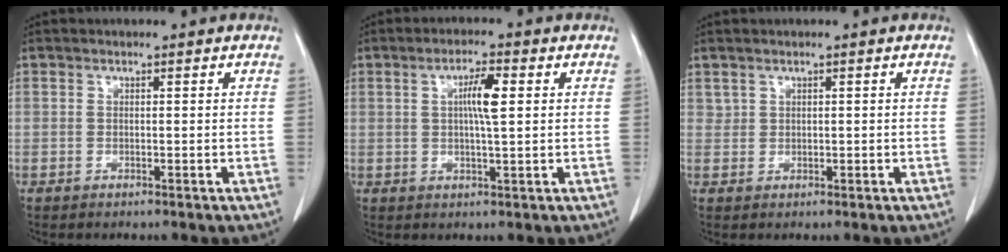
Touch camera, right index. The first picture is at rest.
{"total": 4.8, "force": [1.0, 0.4, 4.7], "torque": [-0.084, 0.001, 0.017]}
{"total": 1.0, "force": [0.7, 0.6, 0.2], "torque": [0.002, 0.004, 0.014]}